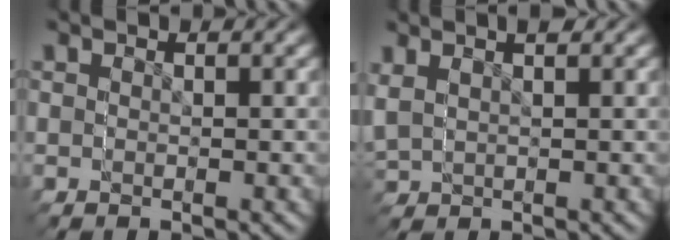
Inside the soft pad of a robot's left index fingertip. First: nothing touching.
{"total": 1.5, "force": [0.5, 1.4, 0.3], "torque": [-0.031, -0.005, 0.017]}